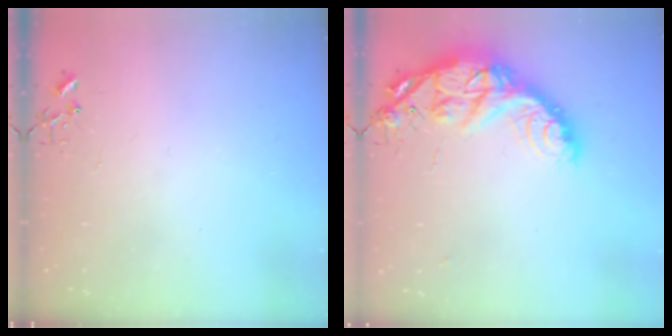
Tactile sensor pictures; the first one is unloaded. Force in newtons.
{"total": 17.5, "press": 17.4, "slide": 1.4}